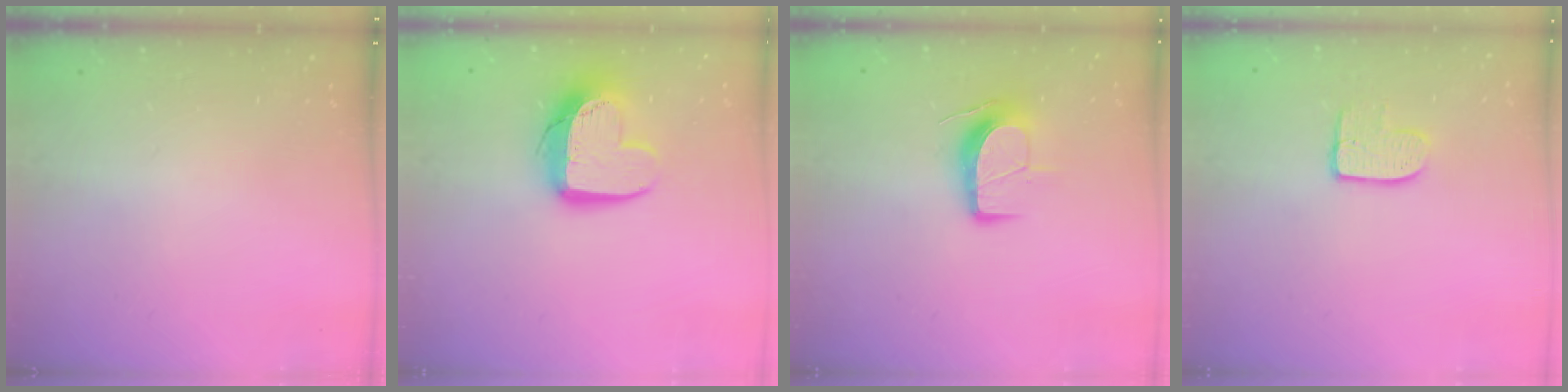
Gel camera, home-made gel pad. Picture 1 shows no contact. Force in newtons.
{"total": 13.2, "press": 13.2, "slide": 1.1}
{"total": 10.2, "press": 10.2, "slide": 0.8}
{"total": 7.9, "press": 7.9, "slide": 0.5}